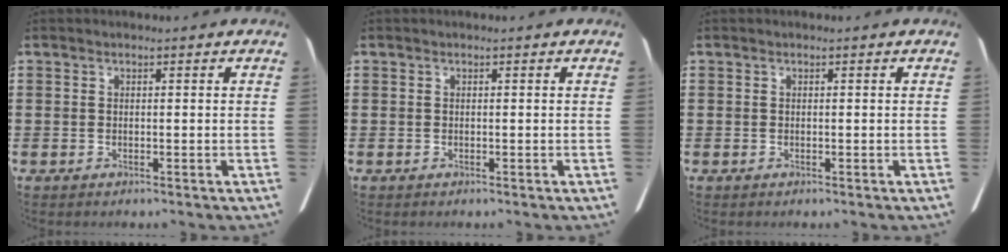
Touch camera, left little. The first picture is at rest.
{"total": 0.0}
{"total": 0.0}